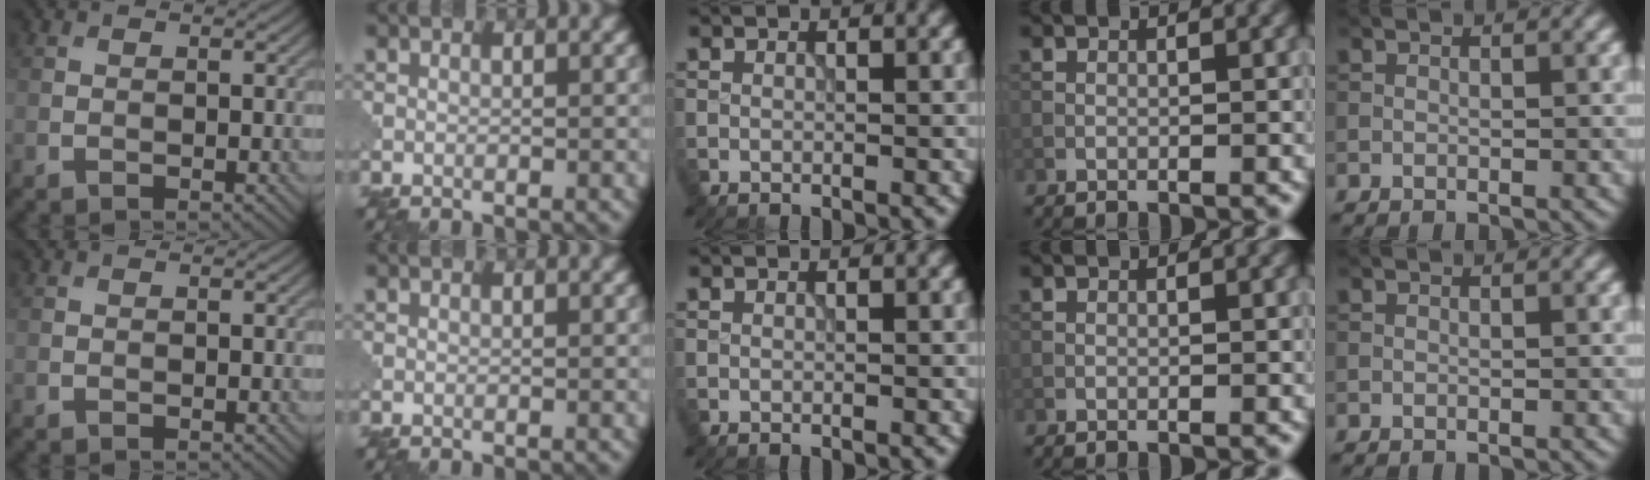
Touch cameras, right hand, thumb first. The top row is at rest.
{}